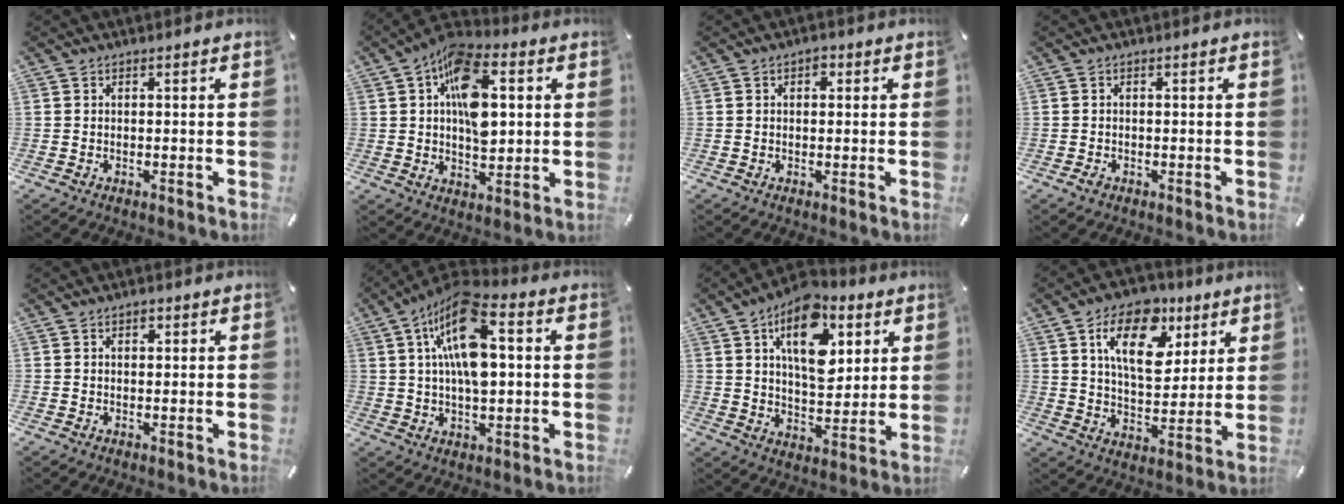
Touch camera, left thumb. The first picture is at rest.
{"total": 15.0, "force": [3.2, 8.8, 11.8], "torque": [-0.193, -0.003, 0.056]}
{"total": 2.0, "force": [0.6, 1.4, 1.3], "torque": [-0.013, 0.002, 0.006]}
{"total": 0.8, "force": [-0.5, 0.5, 0.5], "torque": [-0.010, 0.000, -0.009]}
{"total": 1.2, "force": [0.5, 0.8, 0.8], "torque": [-0.010, 0.000, 0.008]}
{"total": 16.0, "force": [4.0, 7.7, 13.4], "torque": [-0.266, -0.005, 0.067]}
{"total": 16.7, "force": [7.6, 9.6, 11.3], "torque": [-0.173, -0.021, 0.133]}
{"total": 16.1, "force": [8.1, 9.6, 10.1], "torque": [-0.160, -0.022, 0.141]}